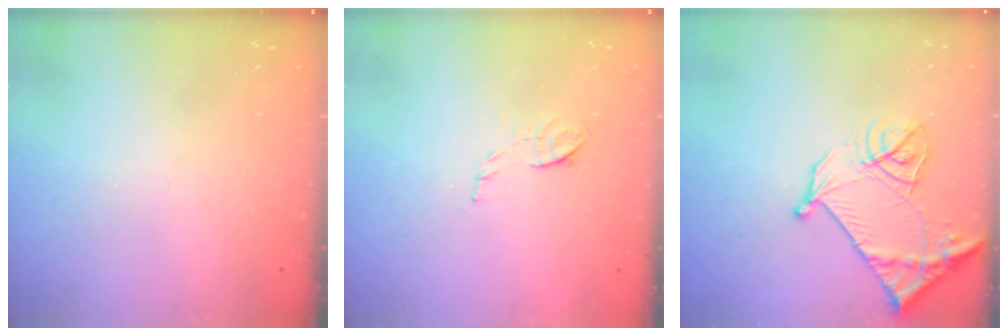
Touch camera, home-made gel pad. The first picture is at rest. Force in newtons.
{"total": 6.5, "press": 6.4, "slide": 1.1}
{"total": 14.4, "press": 14.3, "slide": 1.6}